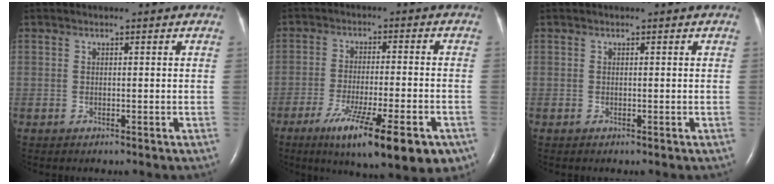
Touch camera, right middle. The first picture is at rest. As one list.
[{"total": 16.8, "force": [-10.0, 2.8, 13.2], "torque": [-0.158, -0.033, -0.149]}, {"total": 0.0}]